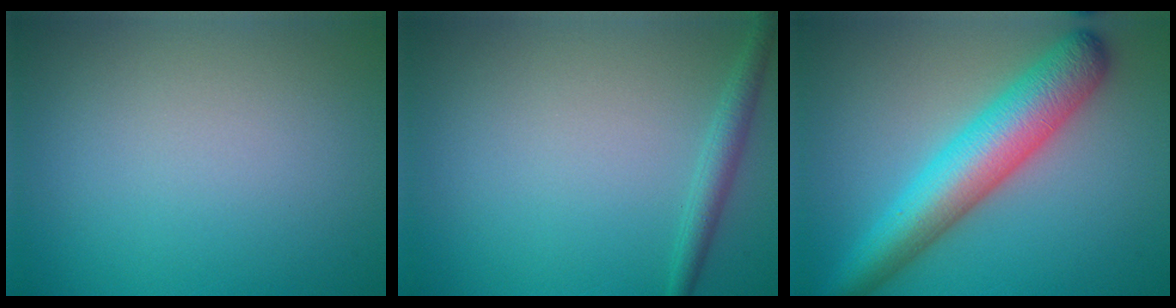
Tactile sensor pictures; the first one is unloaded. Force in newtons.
{"total": 1.8, "press": 1.8, "slide": 0.1}
{"total": 7.9, "press": 7.9, "slide": 0.2}